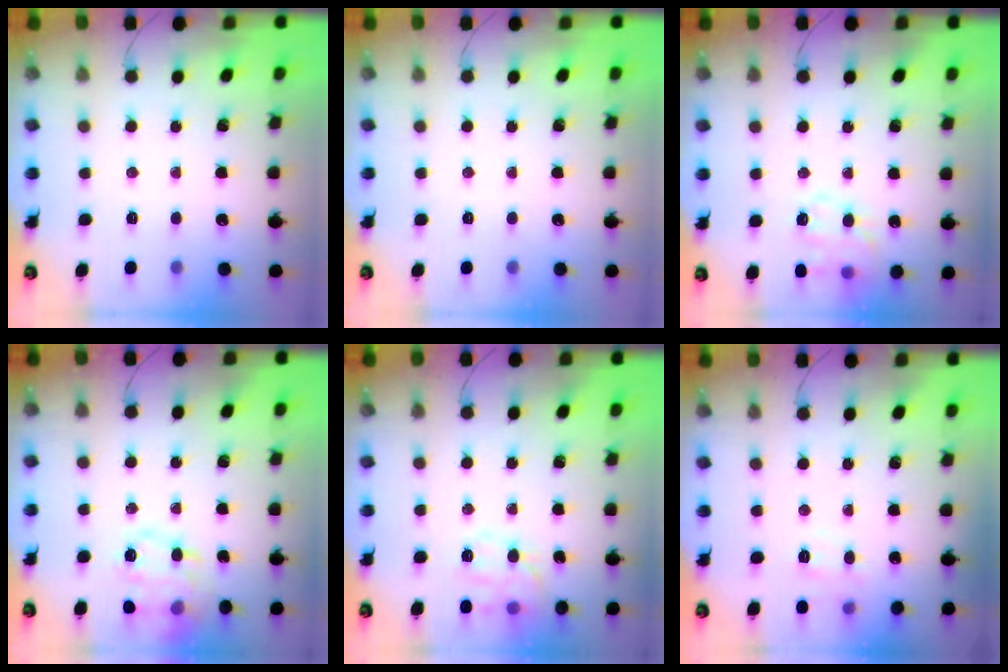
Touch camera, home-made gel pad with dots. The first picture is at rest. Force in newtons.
{"total": 0.0}
{"total": 13.5, "press": 13.3, "slide": 1.7}
{"total": 16.7, "press": 16.7, "slide": 1.6}
{"total": 11.3, "press": 11.3, "slide": 0.6}
{"total": 7.0, "press": 6.7, "slide": 1.9}